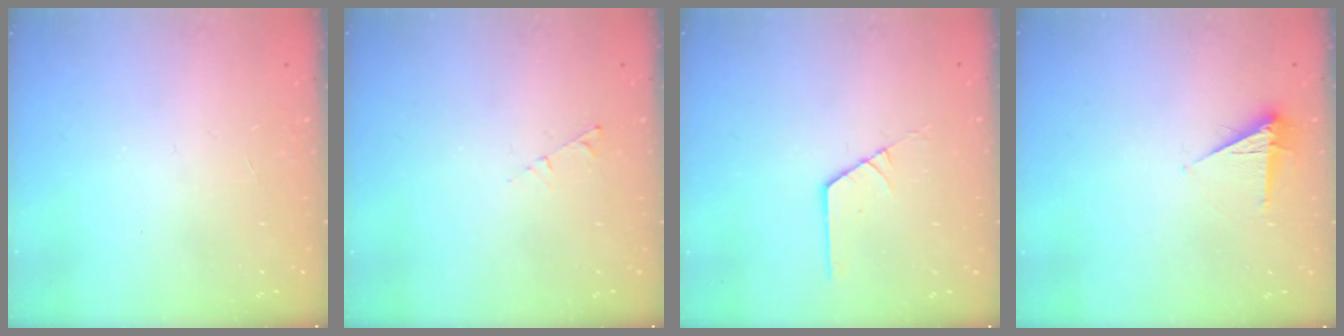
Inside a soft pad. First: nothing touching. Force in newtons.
{"total": 2.9, "press": 2.9, "slide": 0.4}
{"total": 1.0, "press": 1.0, "slide": 0.1}
{"total": 4.9, "press": 4.9, "slide": 0.7}